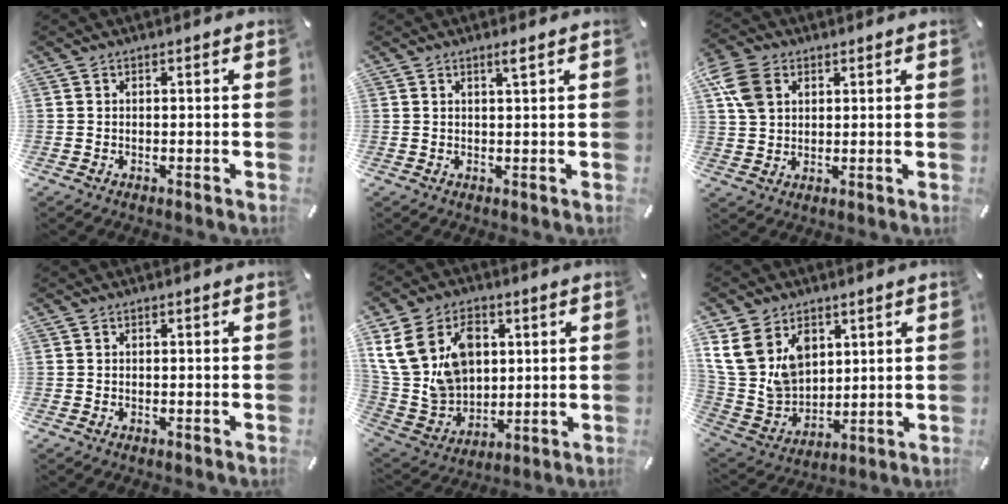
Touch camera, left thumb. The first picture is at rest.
{"total": 1.9, "force": [1.1, -0.1, 1.6], "torque": [-0.032, -0.004, 0.019]}
{"total": 8.4, "force": [3.1, 6.4, 4.6], "torque": [-0.112, 0.005, 0.059]}
{"total": 0.0}
{"total": 17.7, "force": [6.2, 13.6, 9.5], "torque": [-0.216, -0.016, 0.117]}
{"total": 15.7, "force": [7.2, 12.1, 6.9], "torque": [-0.176, -0.033, 0.138]}